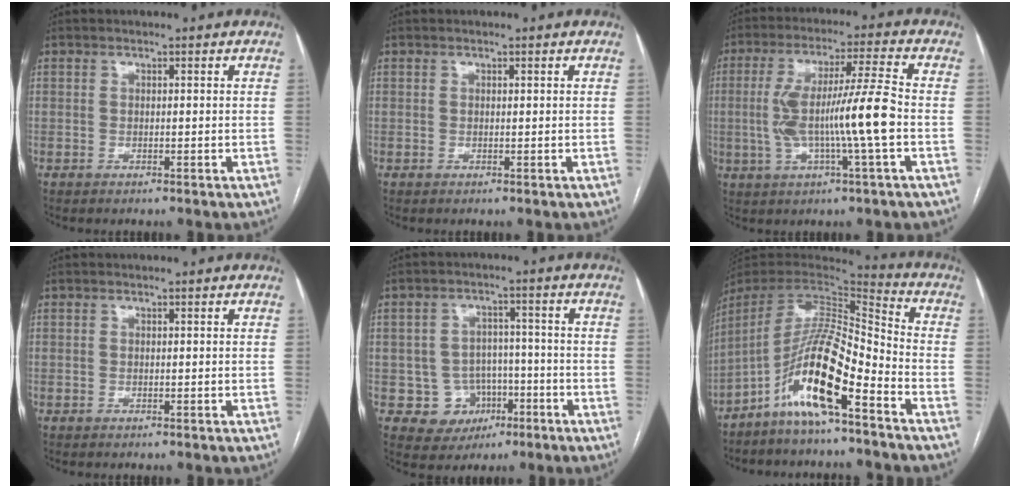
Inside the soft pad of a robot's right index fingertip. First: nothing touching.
{"total": 0.0}
{"total": 12.2, "force": [-1.5, -0.4, 12.0], "torque": [-0.232, 0.010, -0.030]}
{"total": 0.0}
{"total": 7.0, "force": [-2.4, 6.5, 1.1], "torque": [-0.008, 0.016, -0.027]}
{"total": 14.3, "force": [-8.1, 1.3, 11.8], "torque": [-0.221, 0.005, -0.150]}